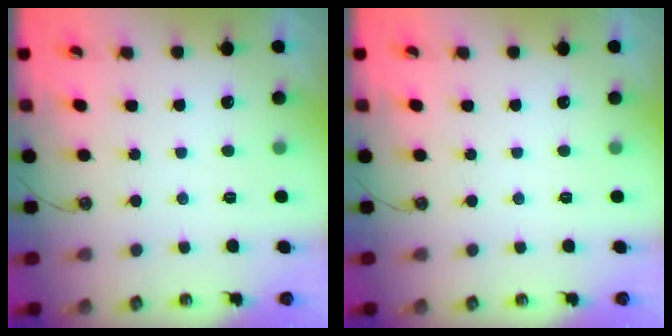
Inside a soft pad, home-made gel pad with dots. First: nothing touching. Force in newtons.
{"total": 0.0}